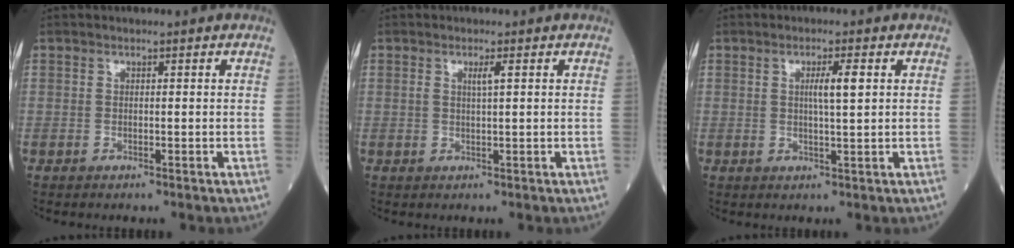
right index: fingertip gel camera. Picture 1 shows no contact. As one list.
[{"total": 1.4, "force": [0.6, -0.1, 1.3], "torque": [-0.026, -0.002, 0.009]}, {"total": 3.3, "force": [0.8, 0.0, 3.2], "torque": [-0.055, -0.001, 0.012]}]